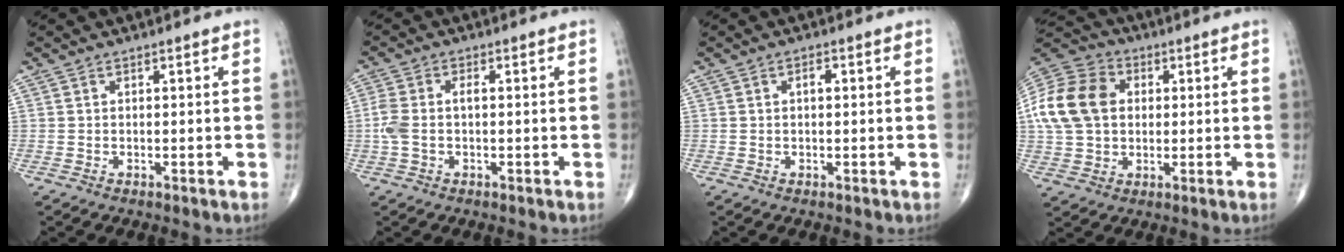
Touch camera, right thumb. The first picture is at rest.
{"total": 5.0, "force": [-0.4, 2.6, 4.3], "torque": [-0.121, 0.015, -0.009]}
{"total": 1.4, "force": [0.2, 0.7, 1.1], "torque": [-0.020, 0.003, 0.002]}
{"total": 16.0, "force": [2.3, 11.9, 10.4], "torque": [-0.197, 0.021, 0.038]}